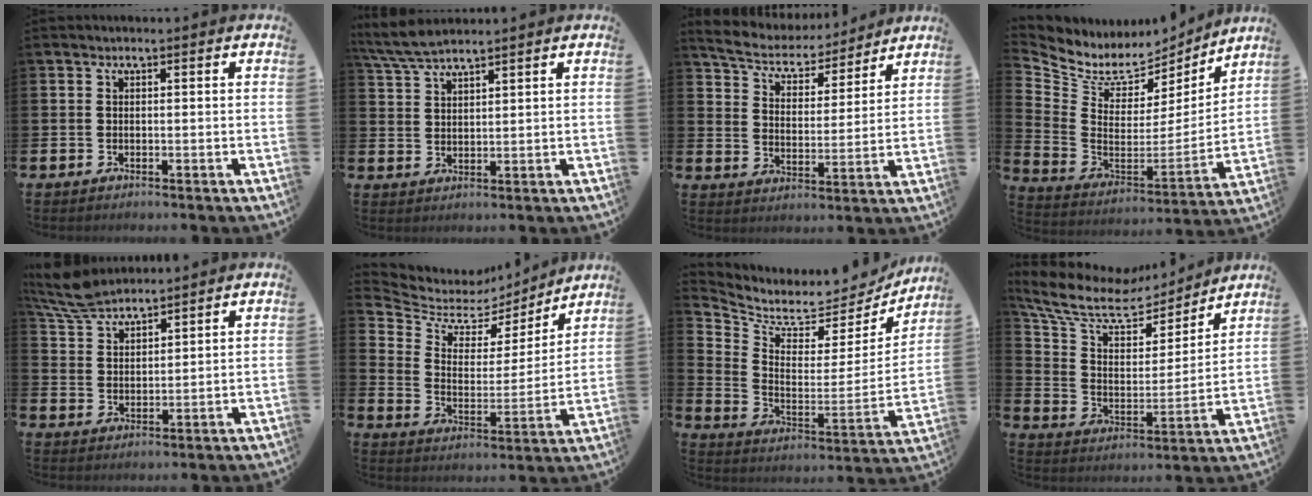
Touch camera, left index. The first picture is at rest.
{"total": 4.6, "force": [4.3, 0.3, 1.6], "torque": [-0.047, -0.010, 0.079]}
{"total": 5.8, "force": [5.6, 1.5, 0.8], "torque": [-0.051, -0.046, 0.094]}
{"total": 7.6, "force": [6.4, 3.7, 1.4], "torque": [-0.067, -0.048, 0.110]}
{"total": 6.9, "force": [6.5, 1.3, 1.8], "torque": [-0.060, -0.023, 0.121]}
{"total": 6.3, "force": [5.3, 3.1, 1.1], "torque": [-0.062, -0.042, 0.088]}
{"total": 6.5, "force": [6.1, 2.0, 0.8], "torque": [-0.048, -0.065, 0.100]}
{"total": 9.8, "force": [7.7, 4.7, 3.8], "torque": [-0.119, -0.045, 0.133]}